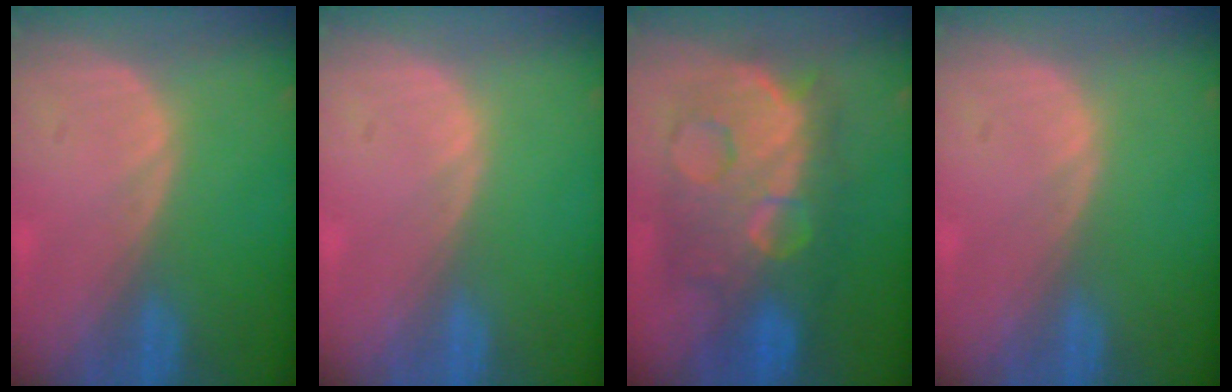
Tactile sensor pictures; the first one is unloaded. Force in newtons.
{"total": 0.0}
{"total": 12.4, "press": 12.3, "slide": 1.2}
{"total": 0.0}